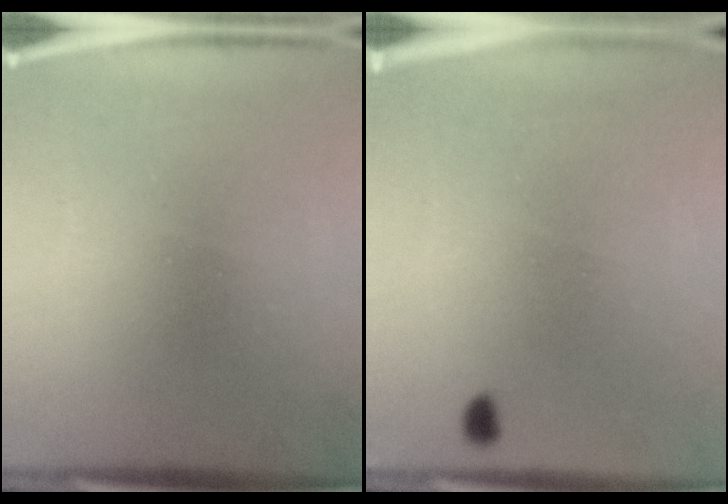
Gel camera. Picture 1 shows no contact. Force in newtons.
{"total": 0.7}